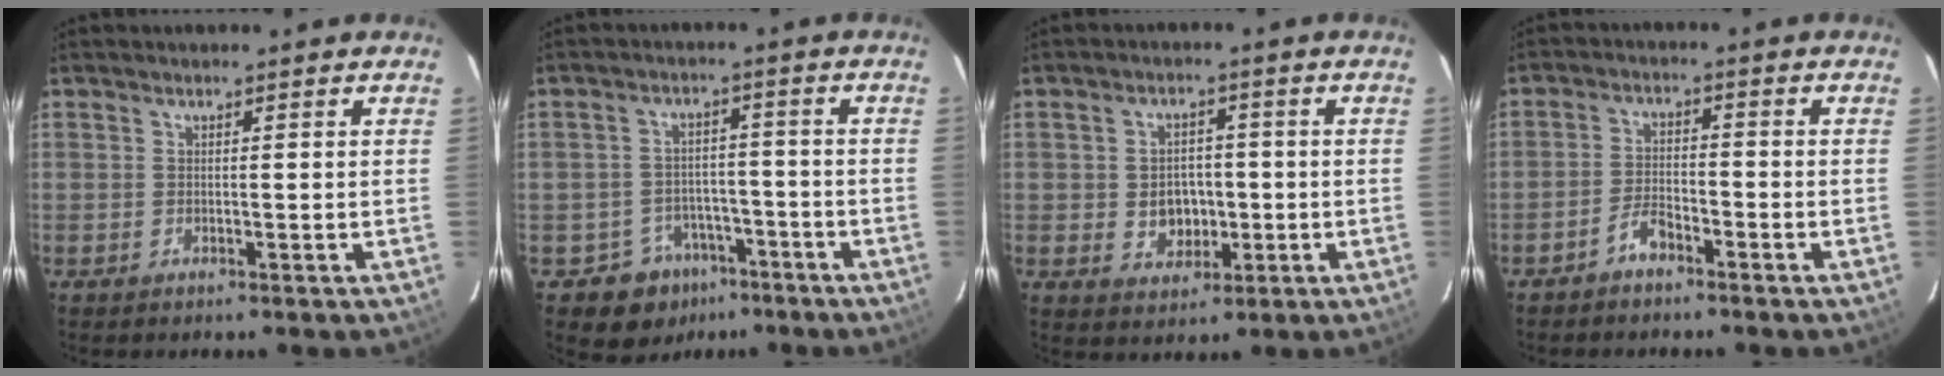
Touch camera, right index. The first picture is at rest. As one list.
[{"total": 7.7, "force": [-4.8, 6.0, 0.7], "torque": [-0.022, 0.032, -0.058]}, {"total": 5.8, "force": [-0.7, 4.9, 2.9], "torque": [-0.061, 0.007, 0.003]}, {"total": 3.6, "force": [-2.9, 1.2, 1.7], "torque": [-0.047, 0.010, -0.057]}]